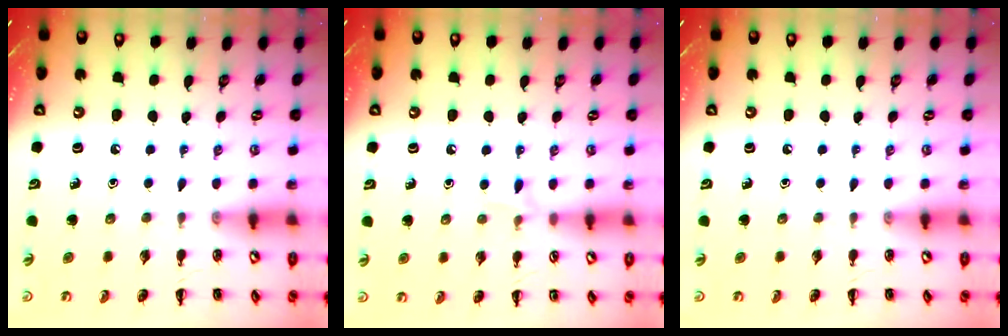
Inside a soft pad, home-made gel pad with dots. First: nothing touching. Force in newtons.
{"total": 5.0, "press": 4.7, "slide": 1.8}
{"total": 0.0}